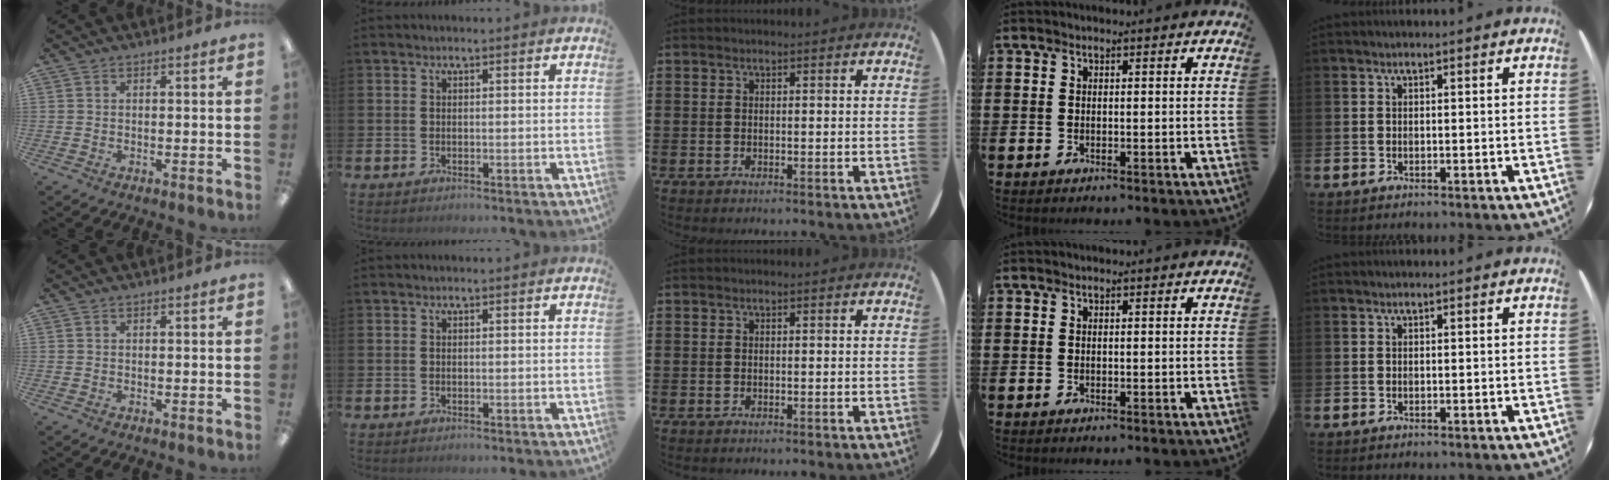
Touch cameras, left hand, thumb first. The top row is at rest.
{}